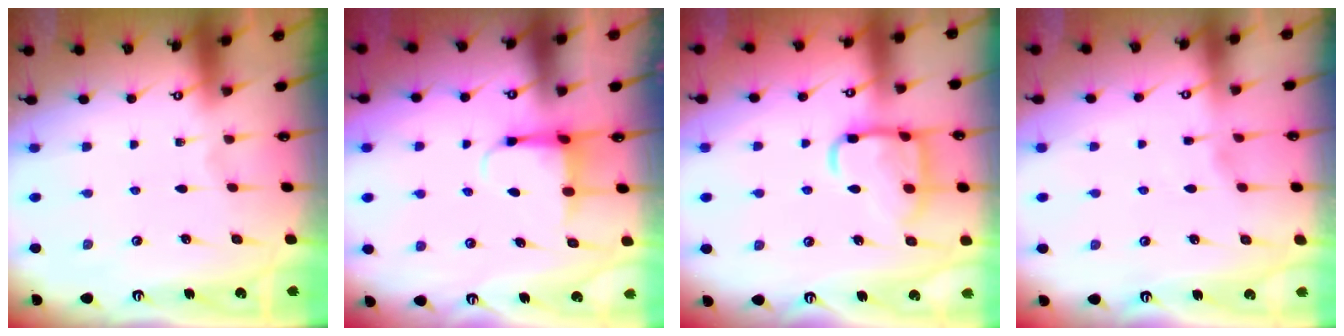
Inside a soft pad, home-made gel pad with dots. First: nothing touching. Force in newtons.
{"total": 4.6, "press": 4.4, "slide": 1.1}
{"total": 14.1, "press": 14.1, "slide": 1.3}
{"total": 1.6, "press": 1.5, "slide": 0.4}